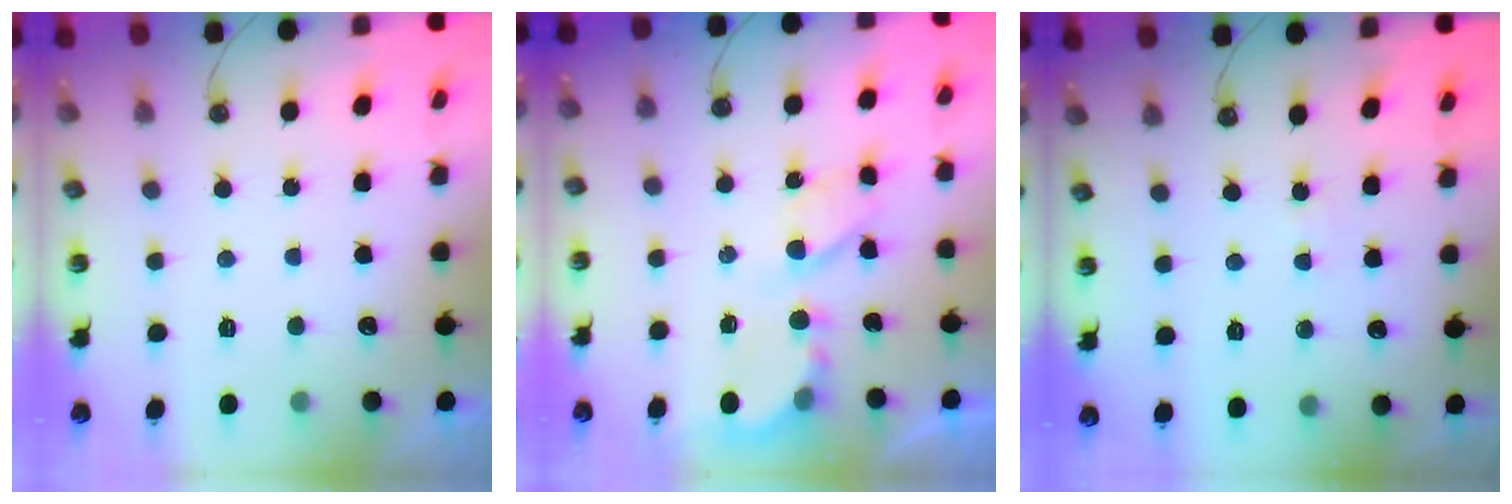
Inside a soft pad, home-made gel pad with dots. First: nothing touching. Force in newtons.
{"total": 6.7, "press": 6.7, "slide": 0.6}
{"total": 2.8, "press": 2.8, "slide": 0.3}